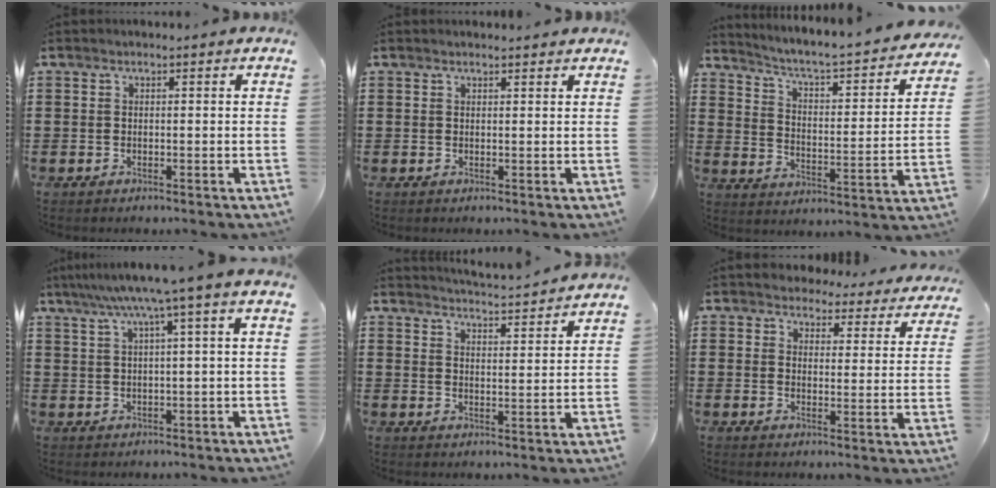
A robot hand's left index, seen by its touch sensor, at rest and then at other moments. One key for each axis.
{"total": 1.0, "fx": 1.0, "fy": 0.1, "fz": 0.2, "tx": -0.006, "ty": 0.000, "tz": 0.019}
{"total": 3.5, "fx": 3.0, "fy": 0.0, "fz": 1.9, "tx": -0.057, "ty": -0.037, "tz": 0.037}
{"total": 5.2, "fx": 2.1, "fy": -0.9, "fz": 4.7, "tx": -0.094, "ty": -0.011, "tz": 0.032}
{"total": 3.9, "fx": 3.8, "fy": -1.0, "fz": 0.2, "tx": -0.019, "ty": -0.031, "tz": 0.064}
{"total": 3.9, "fx": 3.8, "fy": 0.9, "fz": 0.2, "tx": -0.017, "ty": -0.024, "tz": 0.065}